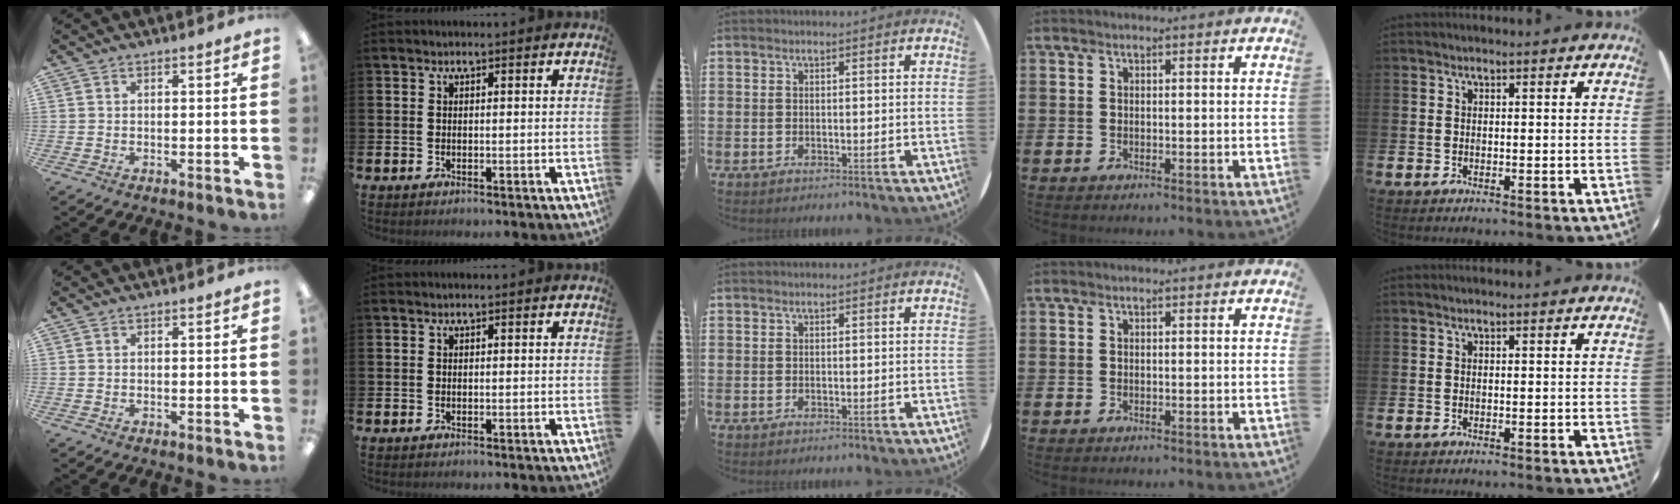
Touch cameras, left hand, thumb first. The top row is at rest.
{}